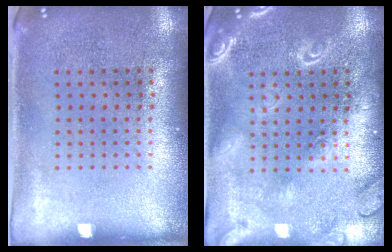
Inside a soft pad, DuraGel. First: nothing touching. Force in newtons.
{"total": 2.1, "press": 2.1, "slide": 0.2}